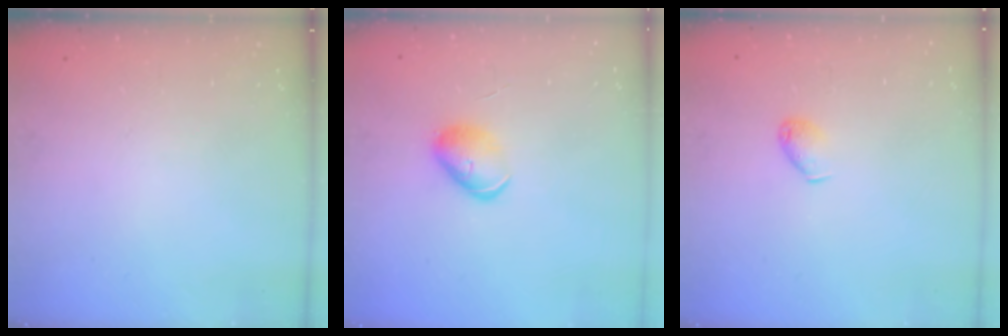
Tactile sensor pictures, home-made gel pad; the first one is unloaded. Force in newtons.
{"total": 7.6, "press": 7.6, "slide": 0.6}
{"total": 4.4, "press": 4.2, "slide": 1.2}